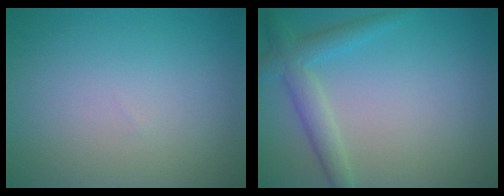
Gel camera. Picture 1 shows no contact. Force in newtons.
{"total": 3.0, "press": 3.0, "slide": 0.0}